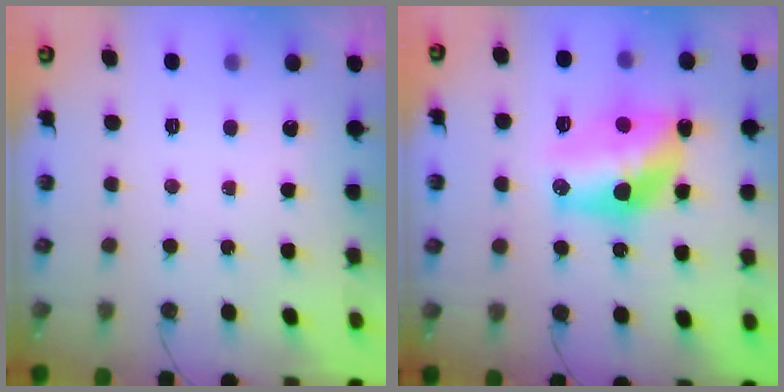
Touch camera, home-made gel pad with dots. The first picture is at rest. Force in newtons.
{"total": 13.7, "press": 13.6, "slide": 1.2}